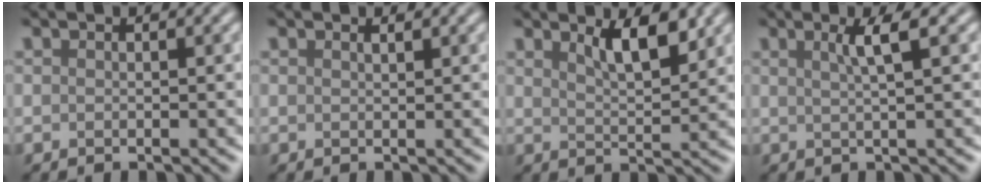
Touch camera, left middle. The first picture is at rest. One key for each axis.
{"total": 0.6, "fx": 0.5, "fy": 0.1, "fz": 0.3, "tx": -0.004, "ty": -0.001, "tz": 0.008}
{"total": 3.8, "fx": 2.3, "fy": 1.0, "fz": 2.8, "tx": -0.045, "ty": -0.002, "tz": 0.040}
{"total": 2.8, "fx": 1.0, "fy": 0.6, "fz": 2.6, "tx": -0.036, "ty": 0.006, "tz": 0.012}